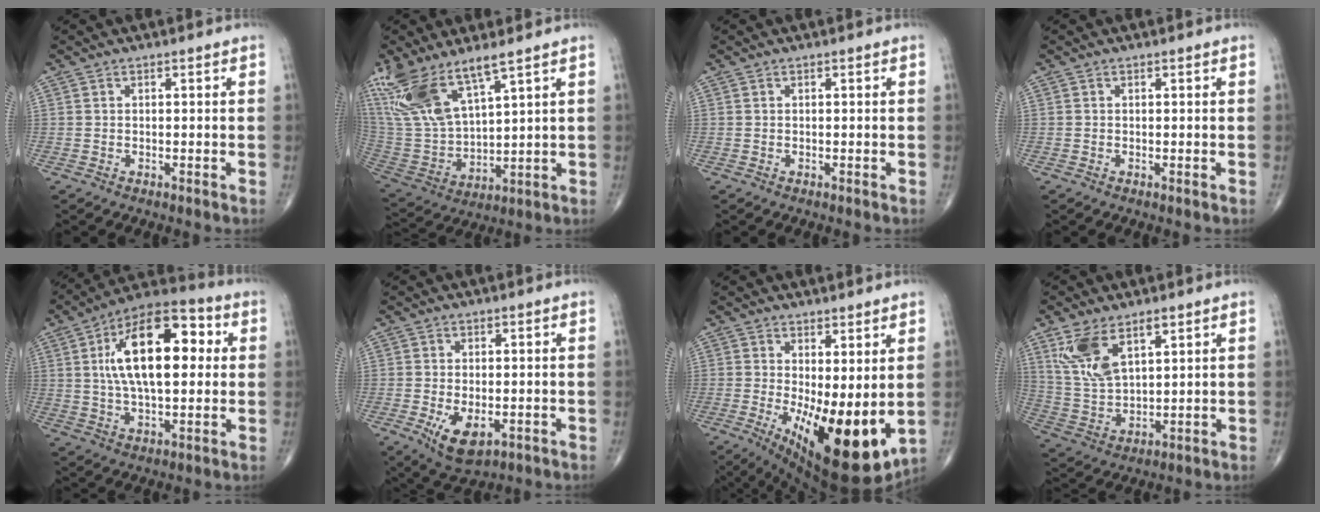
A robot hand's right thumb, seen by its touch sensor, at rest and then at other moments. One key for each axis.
{"total": 15.7, "fx": 10.3, "fy": 5.1, "fz": 10.7, "tx": -0.228, "ty": -0.040, "tz": 0.223}
{"total": 0.0}
{"total": 0.0}
{"total": 20.0, "fx": 3.7, "fy": 9.6, "fz": 17.2, "tx": -0.265, "ty": 0.021, "tz": 0.053}
{"total": 7.1, "fx": -2.1, "fy": 3.8, "fz": 5.6, "tx": -0.092, "ty": -0.009, "tz": -0.024}
{"total": 16.6, "fx": -1.4, "fy": 6.3, "fz": 15.4, "tx": -0.235, "ty": -0.041, "tz": 0.002}
{"total": 10.9, "fx": 5.8, "fy": 5.2, "fz": 7.7, "tx": -0.146, "ty": -0.017, "tz": 0.128}